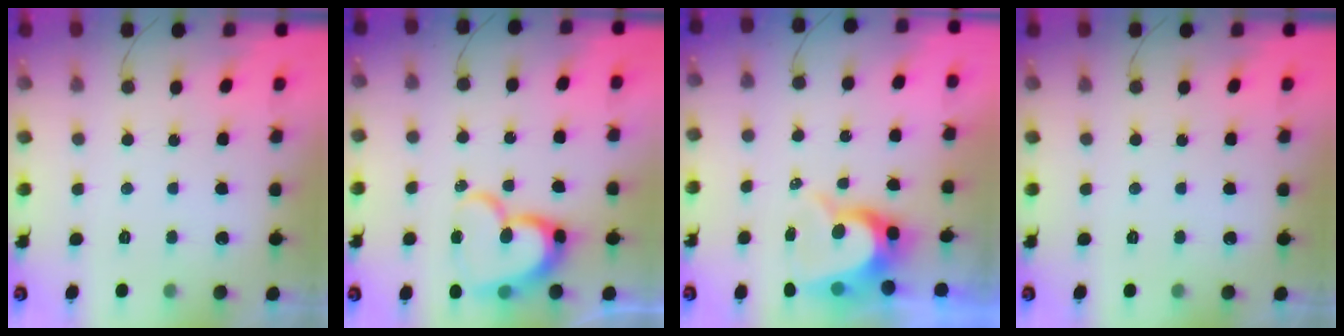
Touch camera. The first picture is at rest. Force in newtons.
{"total": 15.1, "press": 15.0, "slide": 1.2}
{"total": 9.3, "press": 9.3, "slide": 0.8}
{"total": 0.0}